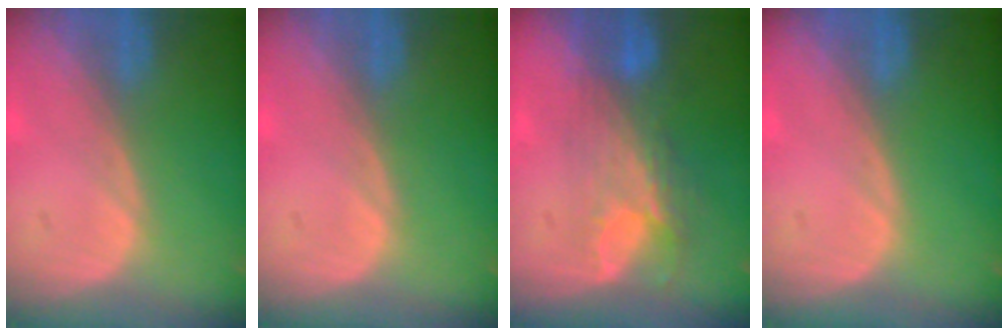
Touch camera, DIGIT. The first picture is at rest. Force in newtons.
{"total": 0.0}
{"total": 7.8, "press": 6.9, "slide": 3.8}
{"total": 0.0}